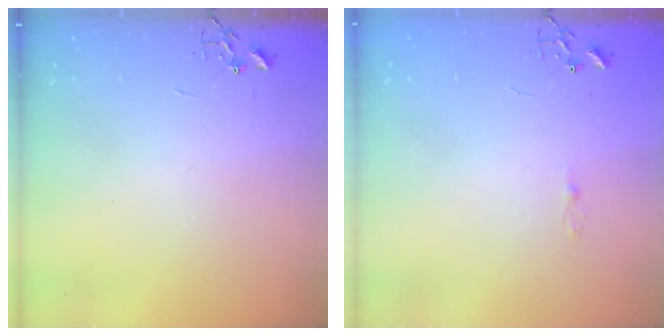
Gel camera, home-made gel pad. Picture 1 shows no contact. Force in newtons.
{"total": 2.5, "press": 2.5, "slide": 0.3}